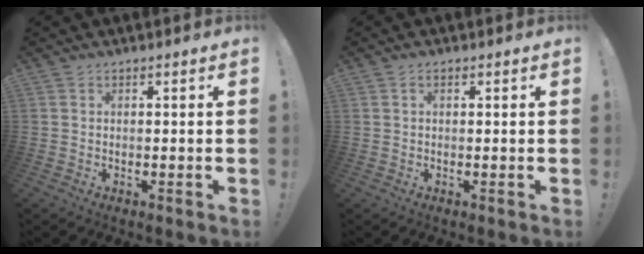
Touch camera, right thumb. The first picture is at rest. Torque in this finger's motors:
{"motor_torque": [-0.16, -0.05, 0.09, 0.25, 0.14]}